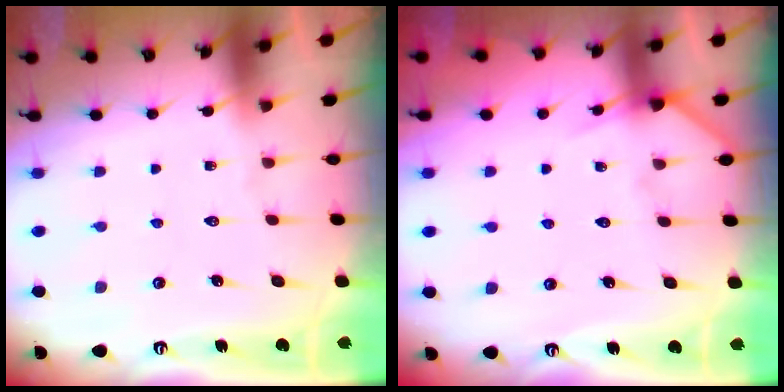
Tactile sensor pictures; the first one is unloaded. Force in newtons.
{"total": 5.4, "press": 5.4, "slide": 0.5}